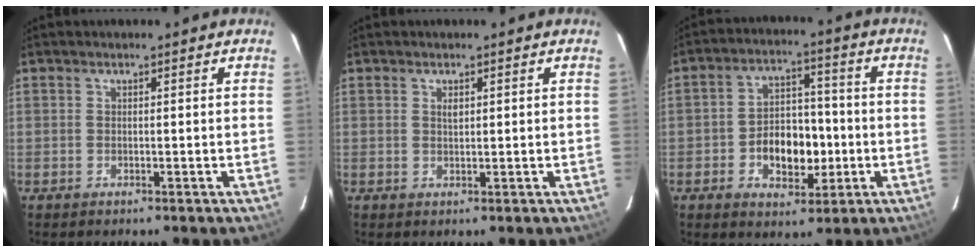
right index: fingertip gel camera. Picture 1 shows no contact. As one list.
[{"total": 1.1, "force": [0.4, 0.5, 0.8], "torque": [-0.014, 0.003, 0.008]}, {"total": 10.2, "force": [-2.7, 6.7, 7.2], "torque": [-0.138, 0.019, -0.034]}]